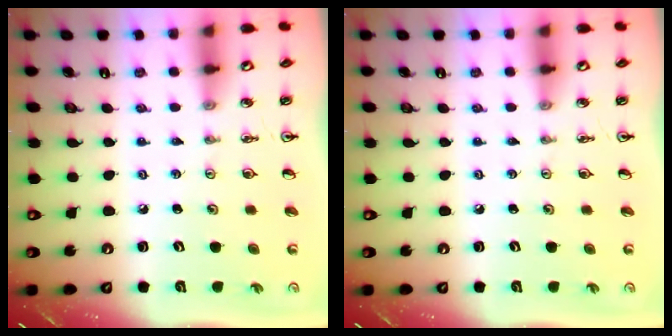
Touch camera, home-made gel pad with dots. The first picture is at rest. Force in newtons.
{"total": 0.0}